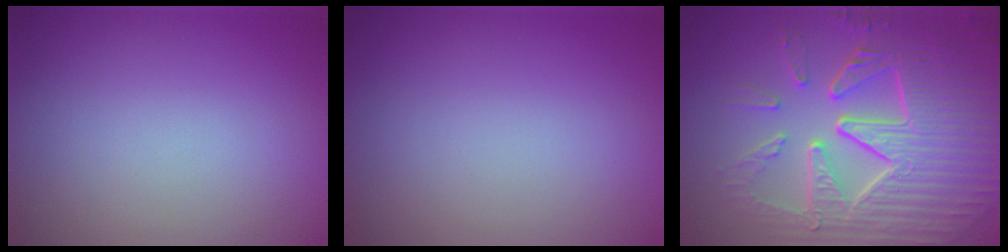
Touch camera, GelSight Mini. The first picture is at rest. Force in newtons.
{"total": 0.0}
{"total": 9.8, "press": 6.6, "slide": 7.2}